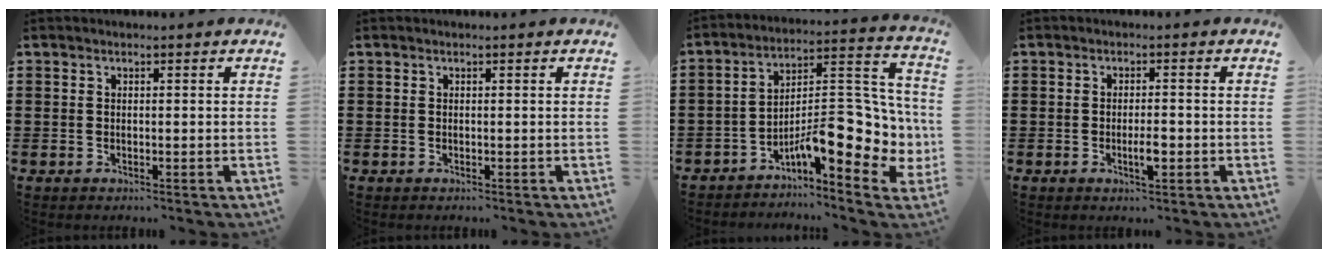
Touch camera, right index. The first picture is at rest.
{"total": 0.0}
{"total": 12.8, "force": [-5.0, 5.0, 10.7], "torque": [-0.155, -0.018, -0.090]}
{"total": 3.1, "force": [-0.9, 0.8, 2.8], "torque": [-0.050, 0.002, -0.016]}